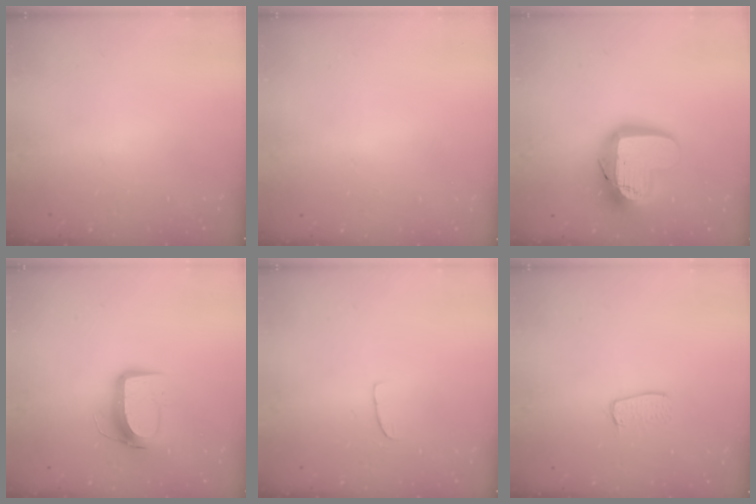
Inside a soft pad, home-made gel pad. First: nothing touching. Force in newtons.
{"total": 0.5, "press": 0.5, "slide": 0.1}
{"total": 18.3, "press": 18.3, "slide": 1.2}
{"total": 10.6, "press": 10.6, "slide": 0.9}
{"total": 4.7, "press": 4.7, "slide": 0.3}
{"total": 6.6, "press": 6.6, "slide": 0.4}